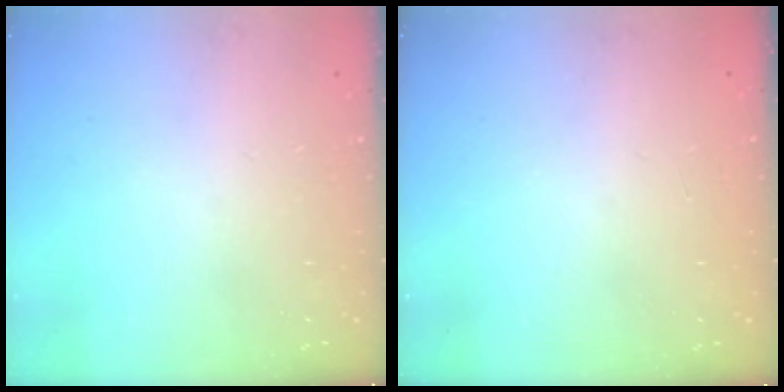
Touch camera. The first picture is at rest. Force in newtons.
{"total": 1.0, "press": 0.0, "slide": 1.0}